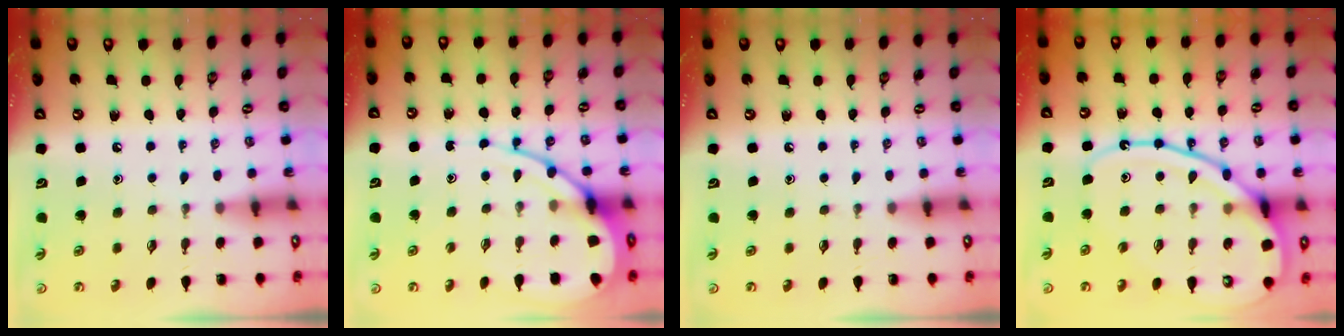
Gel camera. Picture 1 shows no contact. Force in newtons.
{"total": 10.4, "press": 10.4, "slide": 1.0}
{"total": 0.0}
{"total": 16.6, "press": 16.6, "slide": 1.1}